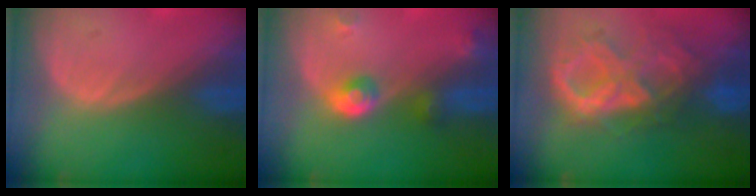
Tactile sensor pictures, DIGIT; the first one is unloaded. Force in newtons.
{"total": 4.8, "press": 4.4, "slide": 1.9}
{"total": 10.4, "press": 8.9, "slide": 5.4}